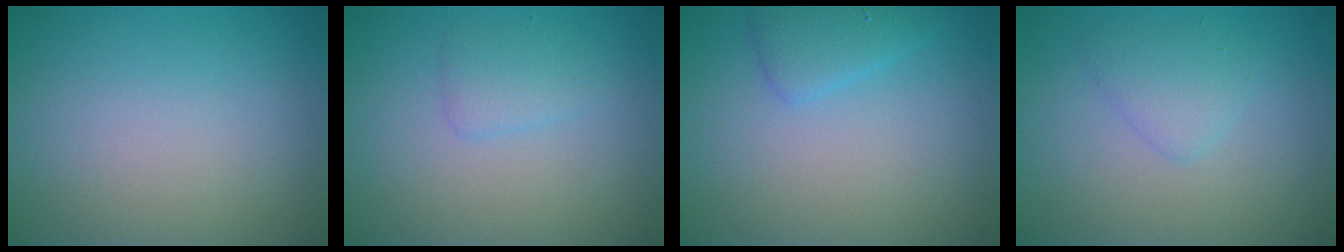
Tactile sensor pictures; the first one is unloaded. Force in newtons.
{"total": 1.6, "press": 1.6, "slide": 0.1}
{"total": 2.0, "press": 2.0, "slide": 0.2}
{"total": 1.8, "press": 1.8, "slide": 0.1}